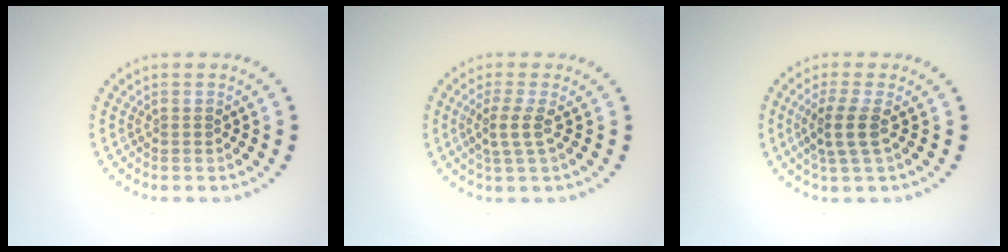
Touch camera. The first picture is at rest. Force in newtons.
{"total": 2.0, "press": 1.6, "slide": 1.3}
{"total": 2.6, "press": 2.1, "slide": 1.6}